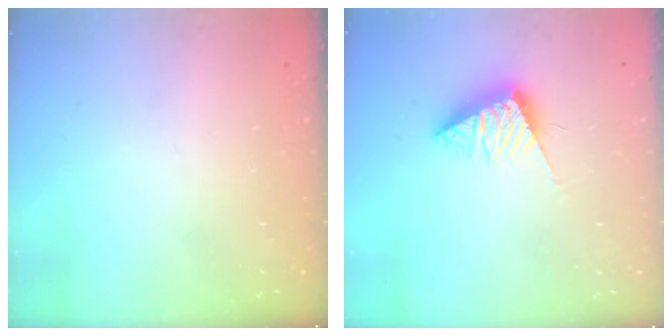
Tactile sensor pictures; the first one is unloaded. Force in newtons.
{"total": 9.4, "press": 9.4, "slide": 0.5}